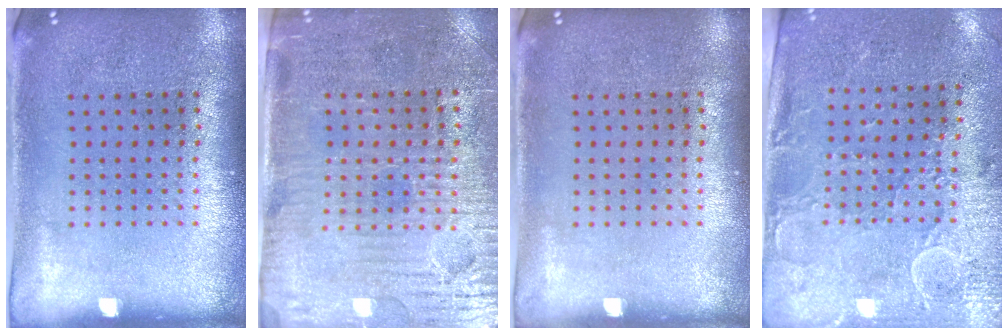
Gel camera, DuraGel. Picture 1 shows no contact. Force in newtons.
{"total": 3.9, "press": 3.5, "slide": 1.5}
{"total": 0.0}
{"total": 2.9, "press": 2.5, "slide": 1.5}